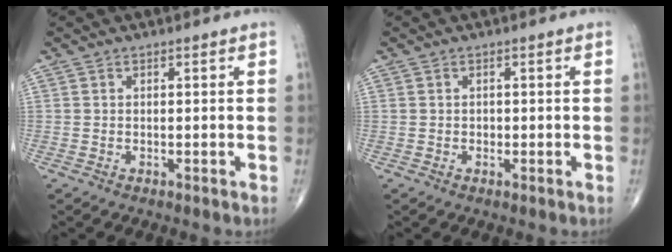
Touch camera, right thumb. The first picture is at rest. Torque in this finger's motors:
{"motor_torque": [-0.08, 0.11, -0.15, 0.05, -0.03]}